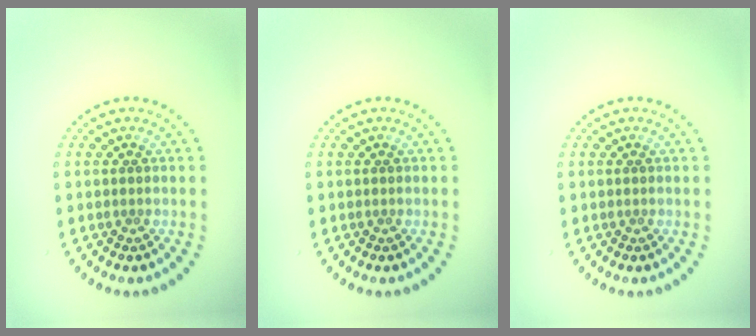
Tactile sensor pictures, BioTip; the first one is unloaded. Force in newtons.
{"total": 0.0}
{"total": 0.0}